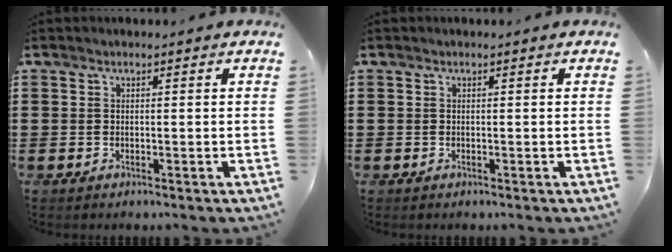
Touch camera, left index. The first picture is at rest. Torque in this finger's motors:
{"motor_torque": [0.01, 0.01, 0.00, 0.00]}